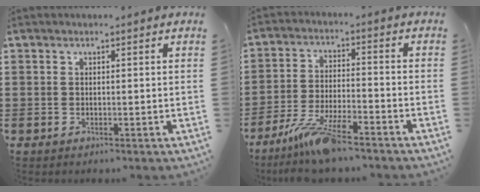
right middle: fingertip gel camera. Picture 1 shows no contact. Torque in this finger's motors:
{"motor_torque": [1.09, -1.05, 0.23, 0.16]}